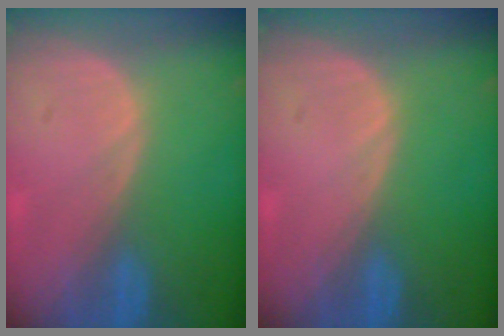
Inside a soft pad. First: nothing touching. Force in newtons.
{"total": 0.0}